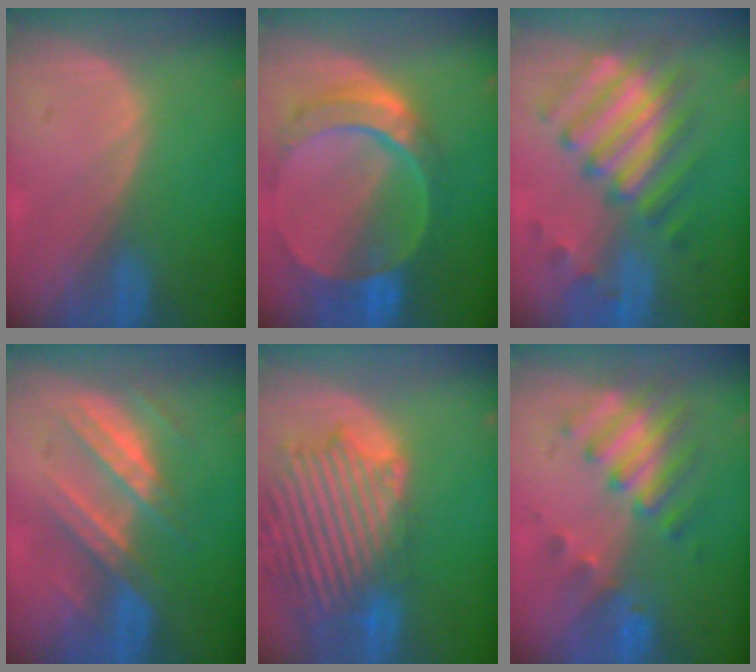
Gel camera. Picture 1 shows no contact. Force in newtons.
{"total": 10.5, "press": 8.9, "slide": 5.7}
{"total": 9.3, "press": 9.2, "slide": 1.5}
{"total": 7.3, "press": 7.3, "slide": 1.0}
{"total": 14.2, "press": 12.2, "slide": 7.4}
{"total": 8.3, "press": 7.3, "slide": 3.9}